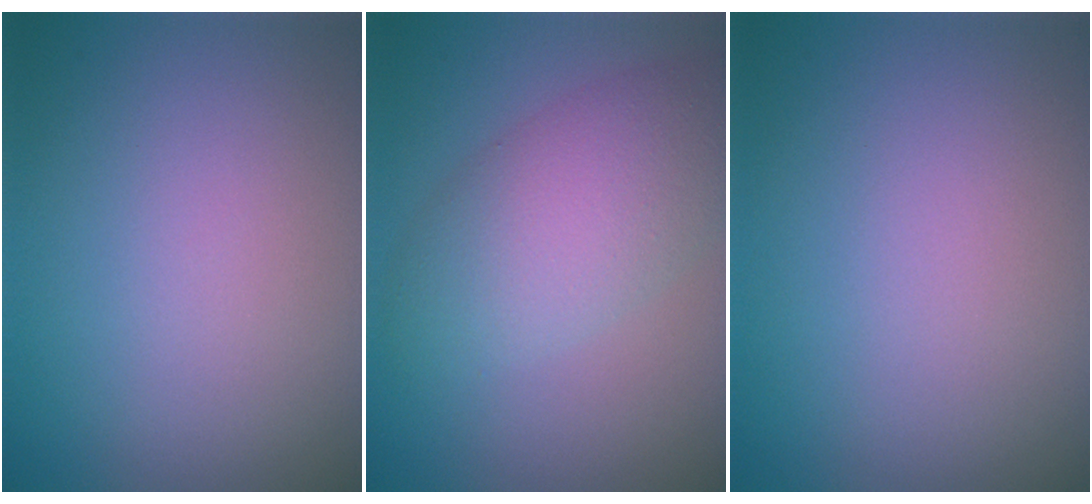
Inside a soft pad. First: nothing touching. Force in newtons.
{"total": 5.6, "press": 5.6, "slide": 0.2}
{"total": 0.0}